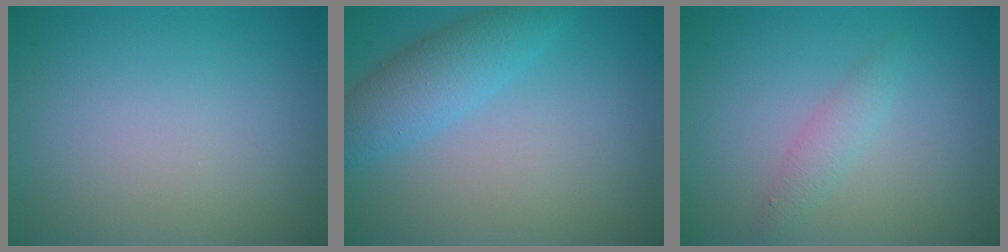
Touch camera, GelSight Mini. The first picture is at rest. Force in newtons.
{"total": 3.9, "press": 3.9, "slide": 0.1}
{"total": 1.6, "press": 1.6, "slide": 0.1}